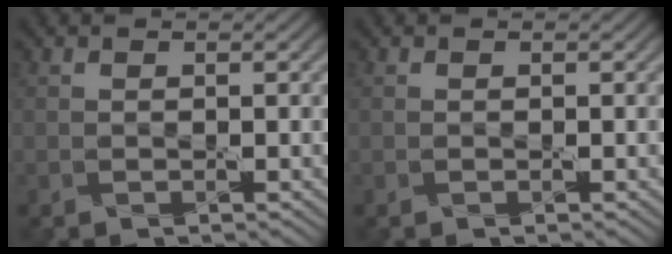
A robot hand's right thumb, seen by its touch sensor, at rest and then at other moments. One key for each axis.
{"total": 0.0}